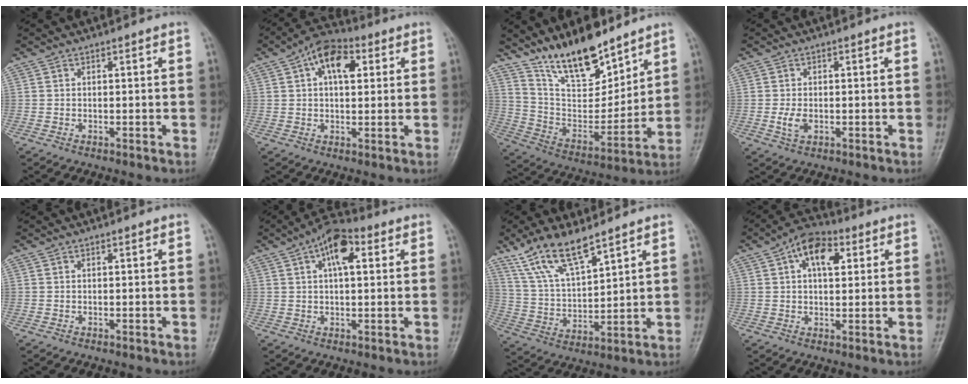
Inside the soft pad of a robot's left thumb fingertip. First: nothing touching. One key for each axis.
{"total": 9.5, "fx": 3.3, "fy": 5.4, "fz": 7.1, "tx": -0.101, "ty": 0.012, "tz": 0.042}
{"total": 16.4, "fx": 12.7, "fy": 6.0, "fz": 8.4, "tx": -0.100, "ty": -0.081, "tz": 0.237}
{"total": 2.7, "fx": -0.5, "fy": 1.7, "fz": 2.1, "tx": -0.043, "ty": -0.004, "tz": -0.008}
{"total": 0.0}
{"total": 8.4, "fx": 3.1, "fy": 4.0, "fz": 6.8, "tx": -0.102, "ty": 0.013, "tz": 0.041}
{"total": 12.0, "fx": 8.7, "fy": 3.5, "fz": 7.5, "tx": -0.136, "ty": -0.039, "tz": 0.182}
{"total": 9.0, "fx": 3.2, "fy": 5.1, "fz": 6.6, "tx": -0.092, "ty": 0.009, "tz": 0.042}